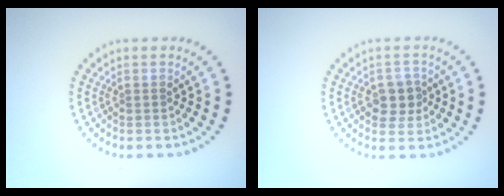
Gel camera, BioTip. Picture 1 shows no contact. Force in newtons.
{"total": 2.9, "press": 2.8, "slide": 0.9}